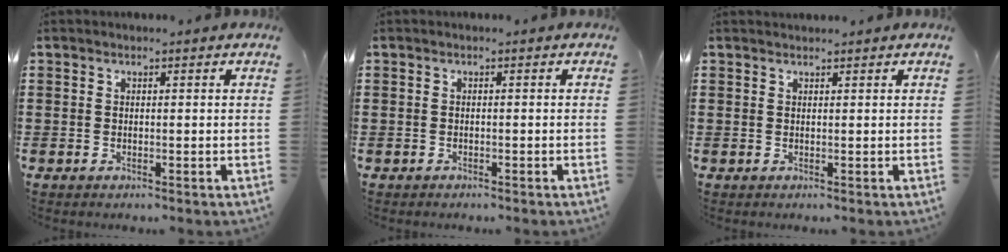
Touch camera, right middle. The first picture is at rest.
{"total": 0.7, "force": [-0.6, 0.3, 0.0], "torque": [0.000, 0.002, -0.015]}
{"total": 0.5, "force": [0.5, 0.2, -0.1], "torque": [0.009, -0.001, 0.008]}